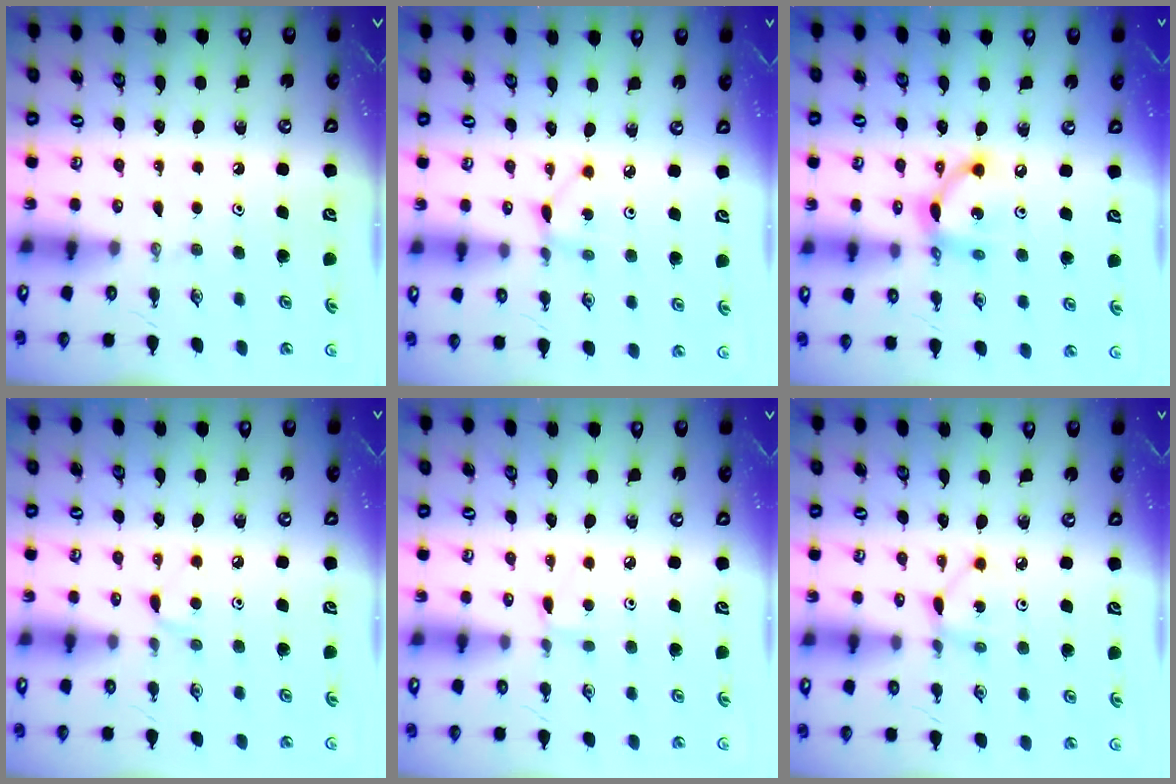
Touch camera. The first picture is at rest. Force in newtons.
{"total": 2.0, "press": 2.0, "slide": 0.2}
{"total": 11.5, "press": 11.5, "slide": 0.6}
{"total": 4.0, "press": 4.0, "slide": 0.5}
{"total": 2.6, "press": 2.6, "slide": 0.3}
{"total": 2.9, "press": 2.9, "slide": 0.2}